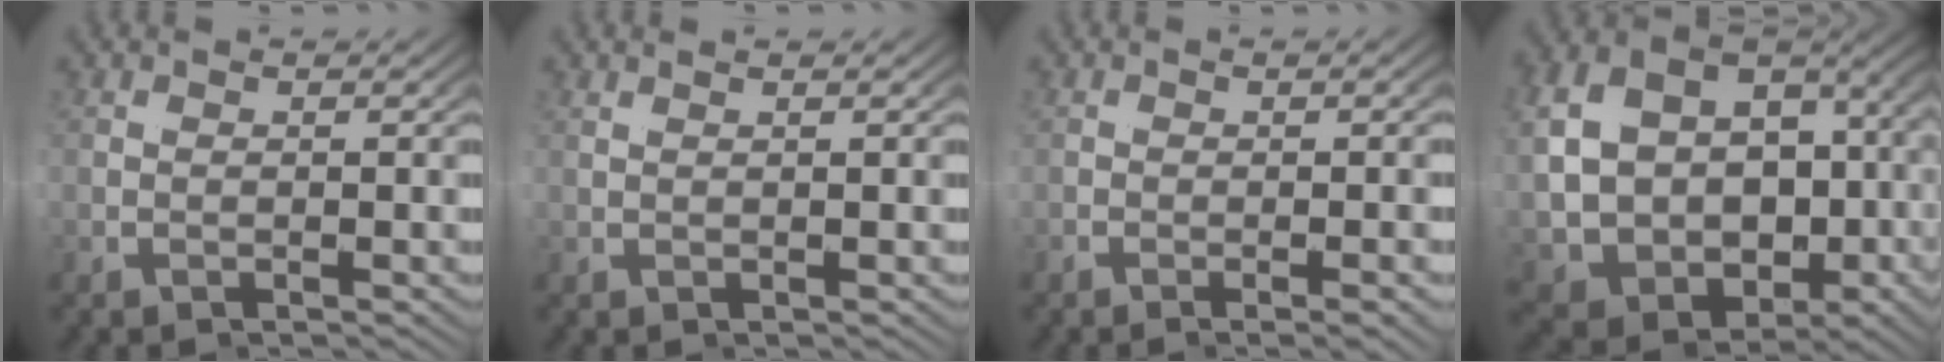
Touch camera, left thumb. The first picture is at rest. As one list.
[{"total": 0.6, "force": [0.2, -0.1, 0.6], "torque": [0.002, 0.004, 0.007]}, {"total": 2.9, "force": [-1.0, -1.9, 2.0], "torque": [-0.032, 0.013, -0.023]}, {"total": 14.9, "force": [-0.6, 11.8, 9.0], "torque": [-0.178, -0.025, -0.008]}]